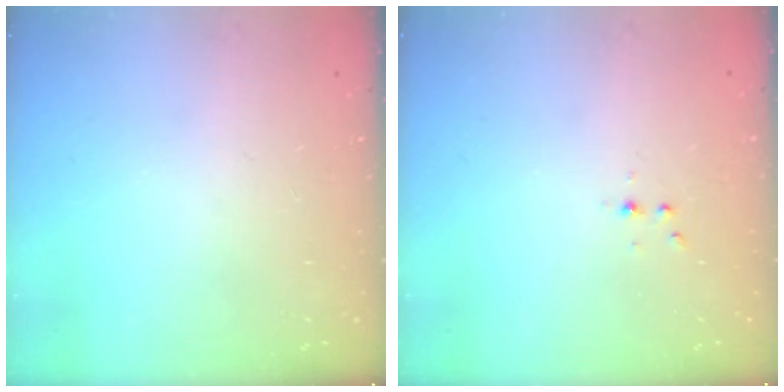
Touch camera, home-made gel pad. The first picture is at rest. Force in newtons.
{"total": 3.0, "press": 2.6, "slide": 1.5}